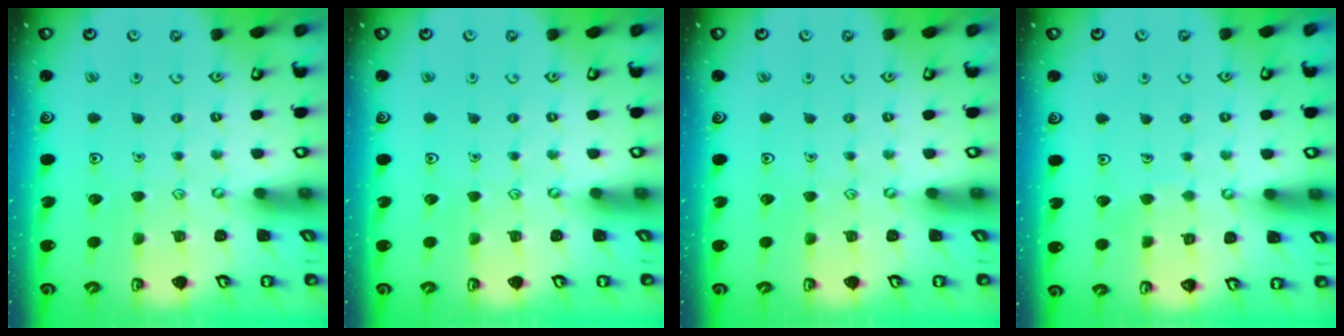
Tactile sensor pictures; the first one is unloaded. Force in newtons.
{"total": 0.0}
{"total": 0.0}
{"total": 2.2, "press": 2.2, "slide": 0.1}